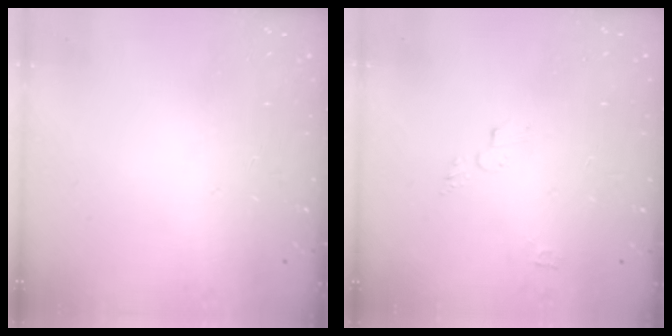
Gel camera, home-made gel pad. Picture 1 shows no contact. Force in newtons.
{"total": 3.5, "press": 3.5, "slide": 0.3}